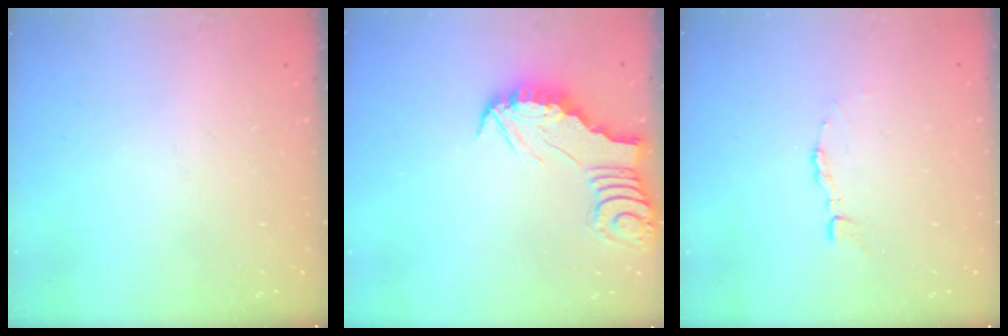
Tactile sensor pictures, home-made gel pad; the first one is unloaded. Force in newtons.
{"total": 2.5, "press": 2.5, "slide": 0.2}
{"total": 2.9, "press": 2.9, "slide": 0.2}